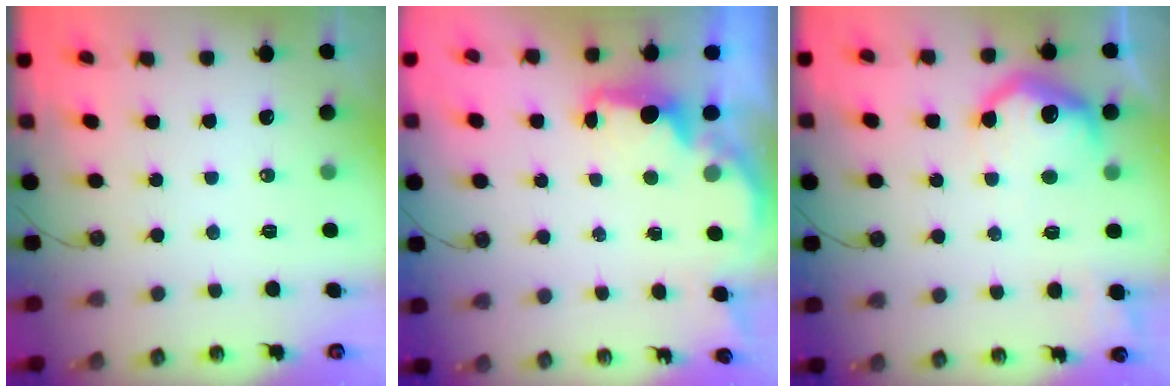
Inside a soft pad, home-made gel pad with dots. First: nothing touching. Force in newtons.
{"total": 2.4, "press": 2.2, "slide": 0.8}
{"total": 12.4, "press": 12.4, "slide": 1.0}